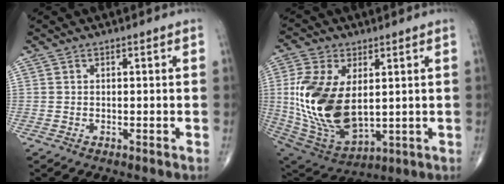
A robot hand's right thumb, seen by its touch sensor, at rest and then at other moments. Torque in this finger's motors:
{"motor_torque": [-0.81, 1.84, 1.64, 0.38, 0.21]}